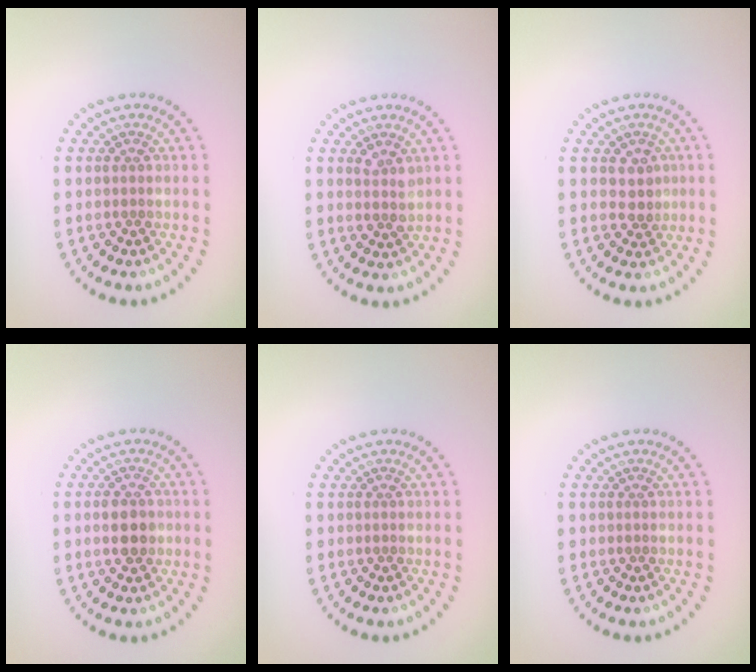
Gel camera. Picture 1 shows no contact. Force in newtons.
{"total": 1.5, "press": 1.4, "slide": 0.7}
{"total": 2.0, "press": 1.7, "slide": 0.9}
{"total": 2.8, "press": 2.8, "slide": 0.2}
{"total": 0.0}
{"total": 0.0}